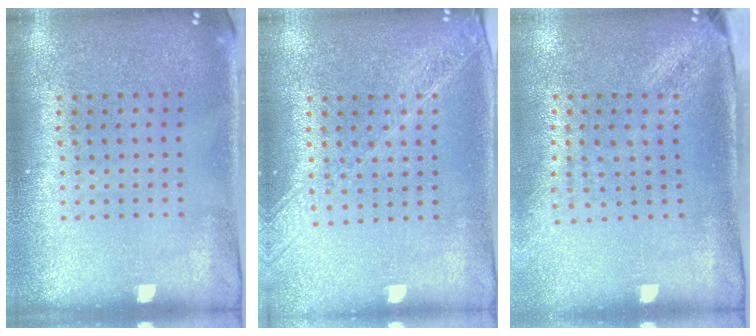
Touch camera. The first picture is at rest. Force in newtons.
{"total": 1.7, "press": 1.5, "slide": 0.8}
{"total": 1.9, "press": 1.5, "slide": 1.2}